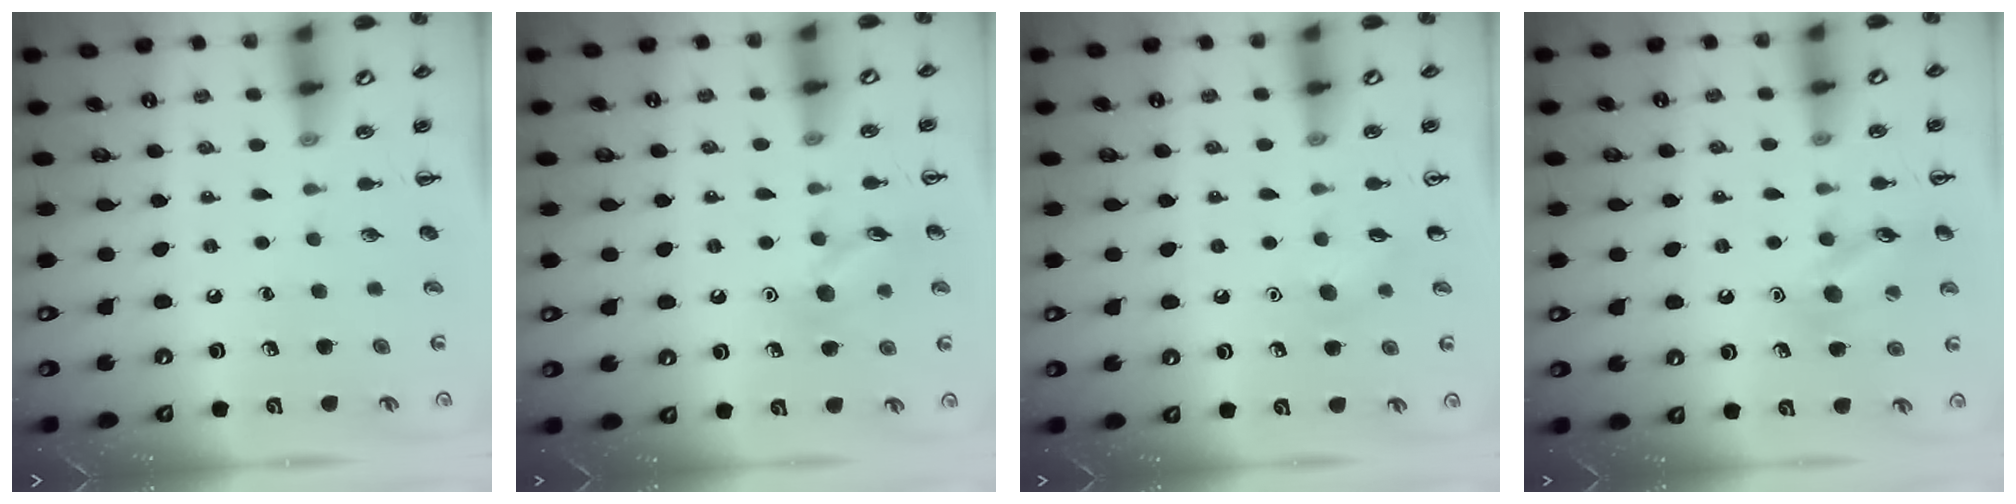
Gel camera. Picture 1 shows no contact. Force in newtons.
{"total": 10.4, "press": 10.4, "slide": 0.7}
{"total": 5.4, "press": 5.2, "slide": 1.5}
{"total": 11.8, "press": 11.7, "slide": 1.6}